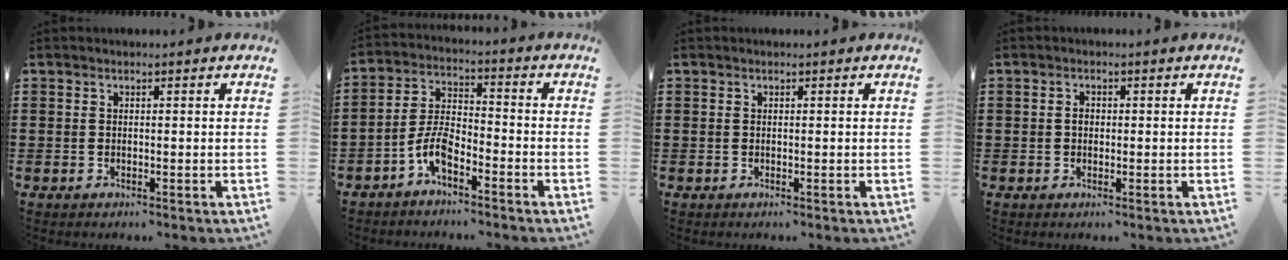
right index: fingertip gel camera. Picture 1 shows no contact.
{"total": 5.9, "force": [-3.7, 2.2, 4.0], "torque": [-0.097, 0.003, -0.076]}
{"total": 0.0}
{"total": 1.4, "force": [0.0, 0.9, 1.0], "torque": [-0.021, 0.005, -0.001]}